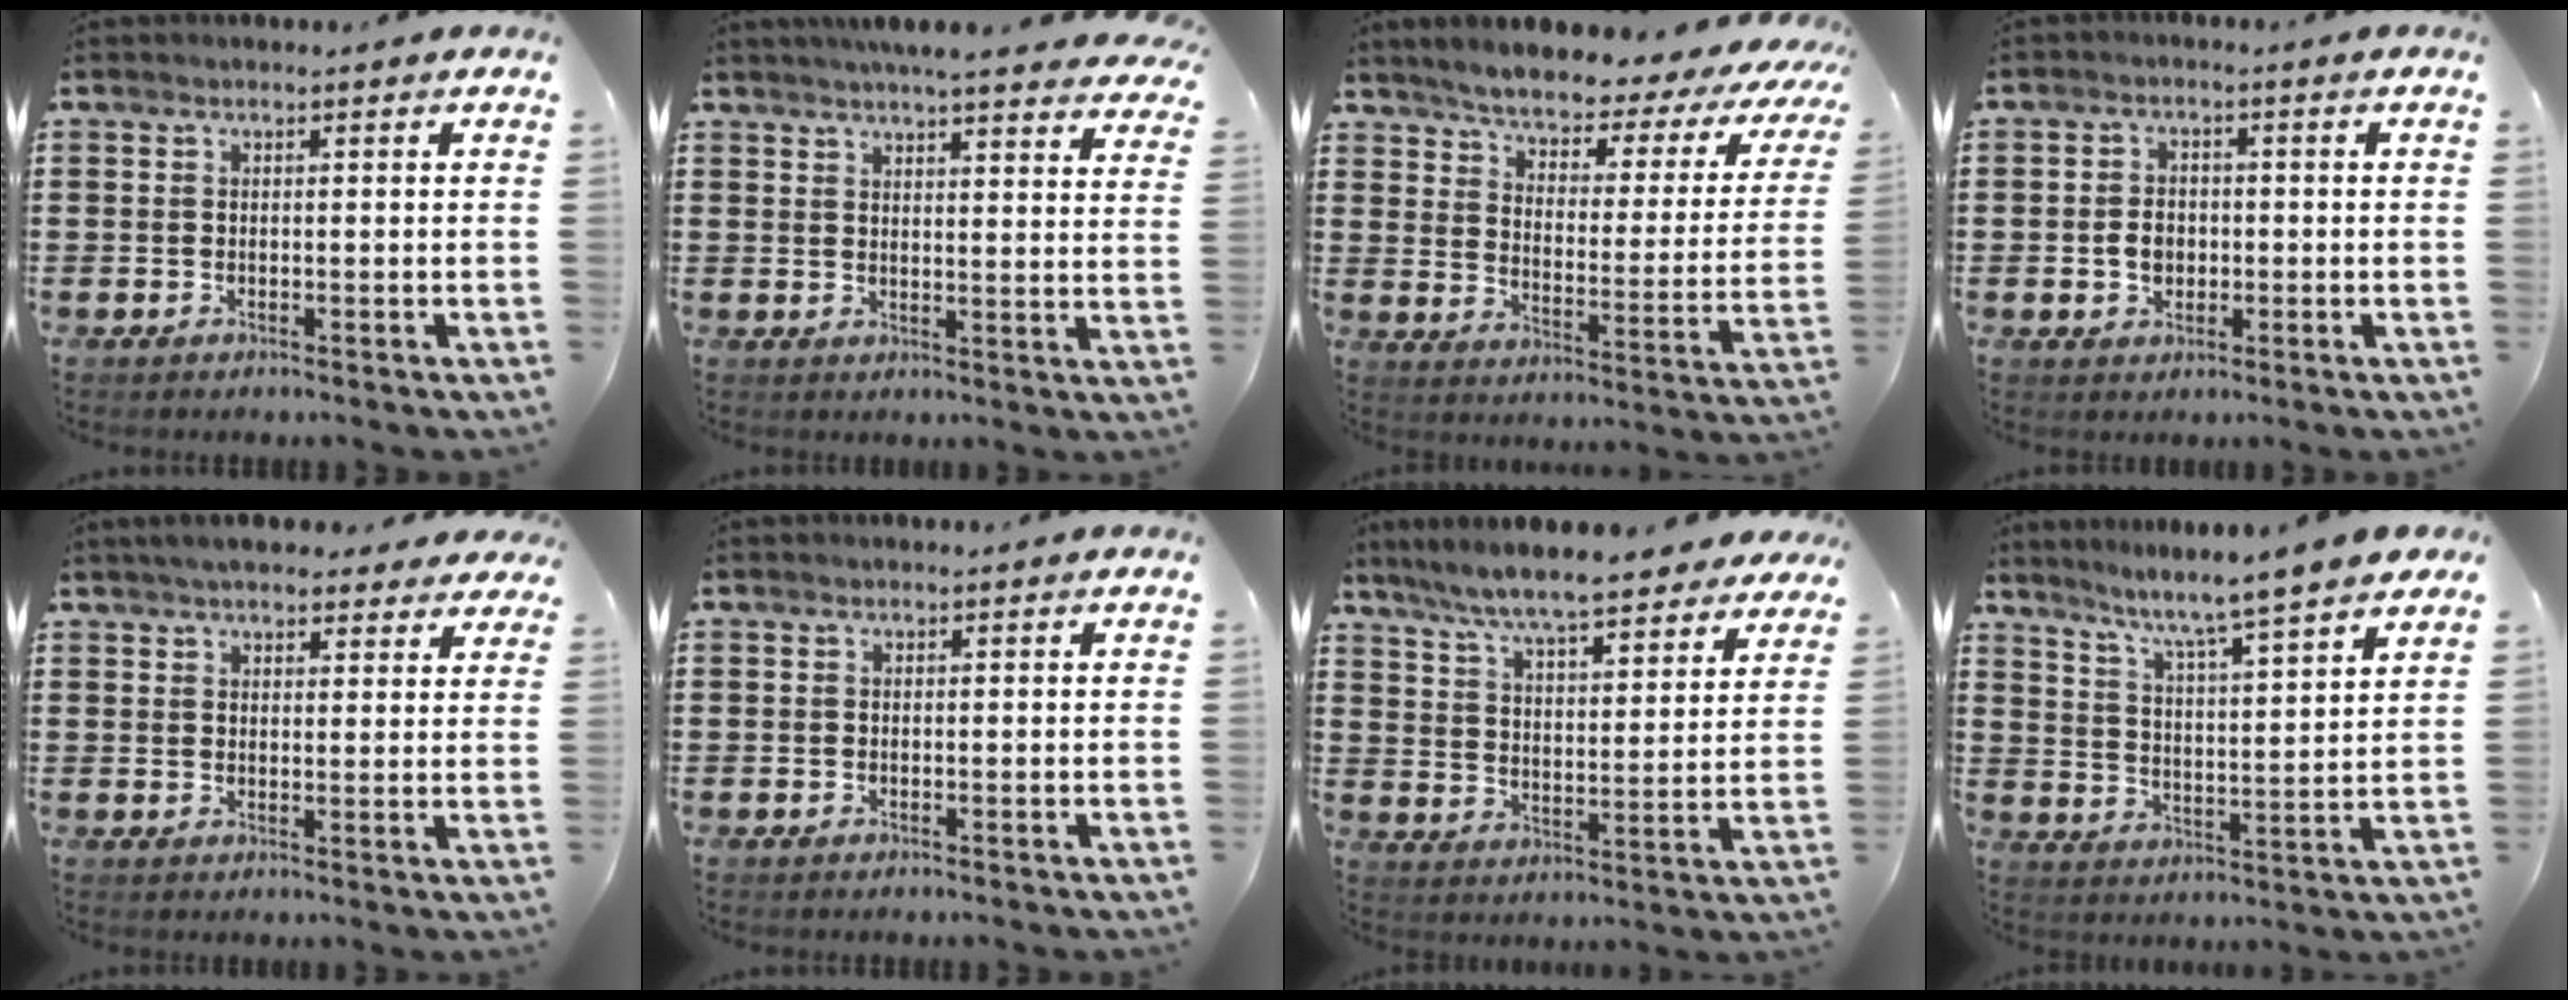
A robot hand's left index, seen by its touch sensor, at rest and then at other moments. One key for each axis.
{"total": 5.1, "fx": 4.8, "fy": -0.3, "fz": 1.7, "tx": -0.049, "ty": -0.018, "tz": 0.086}
{"total": 3.4, "fx": 3.2, "fy": 0.3, "fz": 1.1, "tx": -0.044, "ty": -0.031, "tz": 0.041}
{"total": 3.3, "fx": -0.6, "fy": 2.6, "fz": 2.1, "tx": -0.037, "ty": 0.002, "tz": -0.014}
{"total": 4.5, "fx": 4.2, "fy": 1.0, "fz": 1.4, "tx": -0.039, "ty": -0.002, "tz": 0.076}
{"total": 0.0}
{"total": 7.8, "fx": 7.3, "fy": 0.3, "fz": 2.9, "tx": -0.088, "ty": -0.041, "tz": 0.126}
{"total": 5.2, "fx": 4.6, "fy": -1.1, "fz": 2.1, "tx": -0.063, "ty": -0.040, "tz": 0.068}